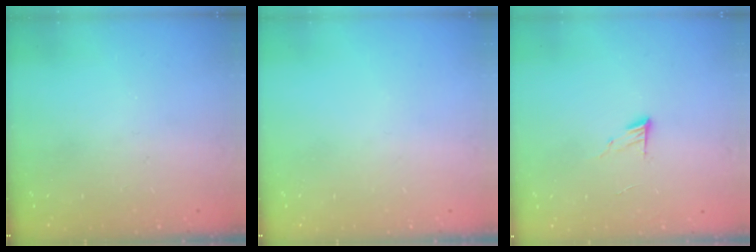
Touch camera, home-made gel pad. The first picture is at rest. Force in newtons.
{"total": 0.0}
{"total": 6.2, "press": 6.2, "slide": 0.6}